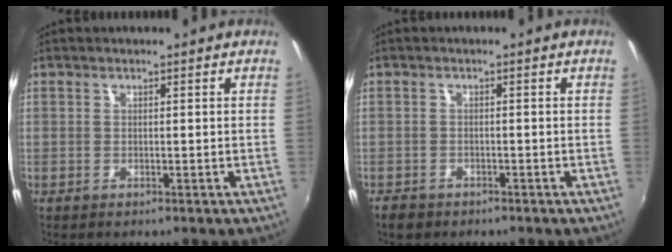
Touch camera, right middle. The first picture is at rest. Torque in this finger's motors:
{"motor_torque": [0.68, -0.65, -0.01, 0.00]}